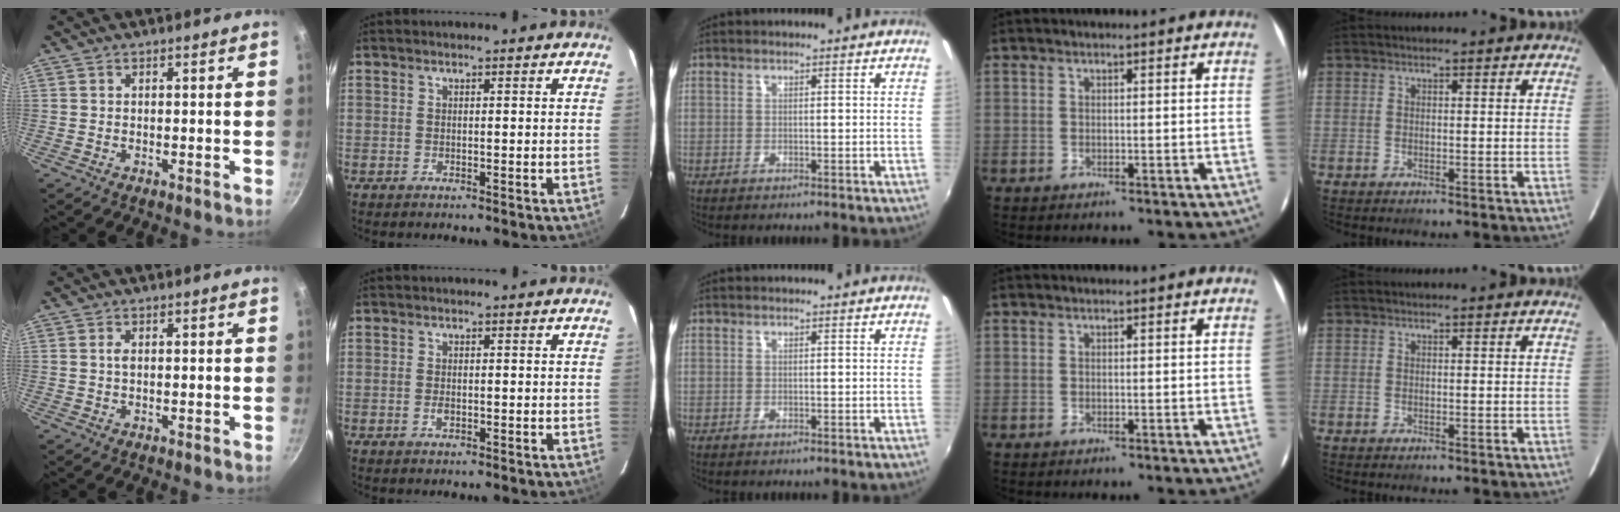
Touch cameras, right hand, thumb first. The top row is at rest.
{"thumb": {"total": 1.1, "force": [0.2, 0.6, 0.9], "torque": [-0.017, 0.002, 0.002]}, "index": {"total": 1.5, "force": [-0.5, 0.8, 1.2], "torque": [-0.024, 0.000, -0.009]}}